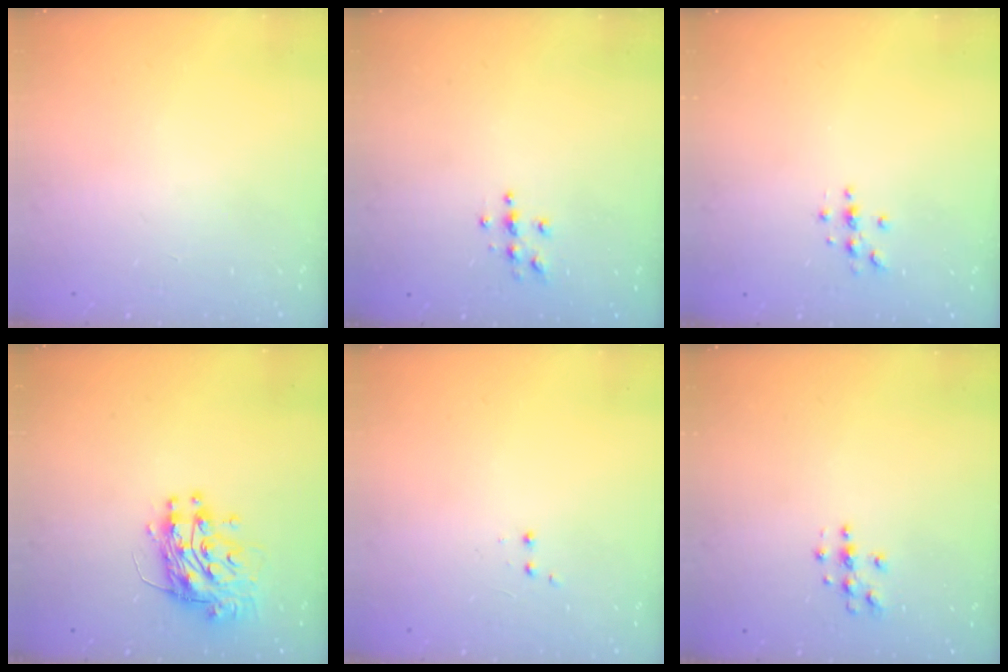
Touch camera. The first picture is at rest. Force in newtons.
{"total": 3.8, "press": 3.8, "slide": 0.5}
{"total": 3.0, "press": 3.0, "slide": 0.4}
{"total": 12.9, "press": 12.9, "slide": 1.1}
{"total": 2.0, "press": 1.8, "slide": 0.9}
{"total": 3.8, "press": 3.8, "slide": 0.5}